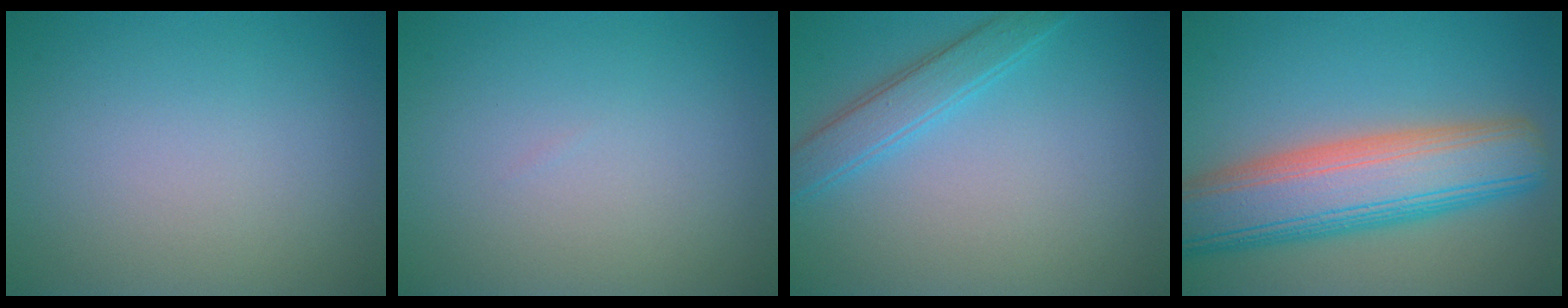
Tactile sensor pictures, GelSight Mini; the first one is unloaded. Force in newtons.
{"total": 0.0}
{"total": 2.8, "press": 2.8, "slide": 0.1}
{"total": 10.0, "press": 10.0, "slide": 0.8}